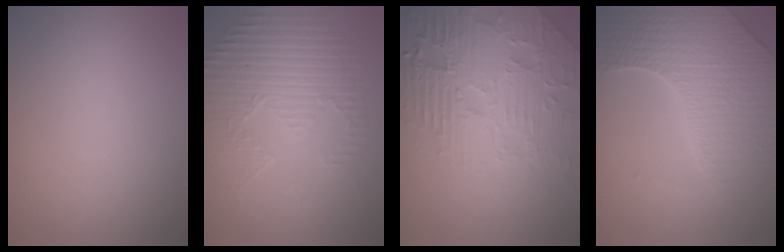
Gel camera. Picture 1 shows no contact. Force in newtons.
{"total": 5.5, "press": 3.6, "slide": 4.1}
{"total": 7.1, "press": 5.8, "slide": 4.1}
{"total": 6.4, "press": 5.2, "slide": 3.7}